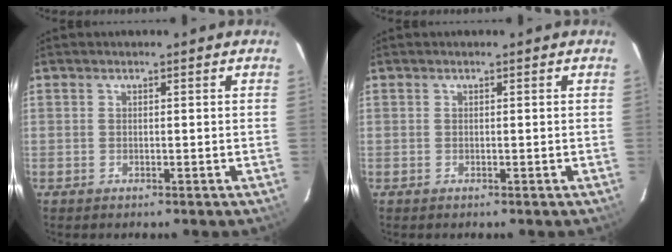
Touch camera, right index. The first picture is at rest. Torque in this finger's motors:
{"motor_torque": [0.04, 0.03, 0.00, 0.00]}